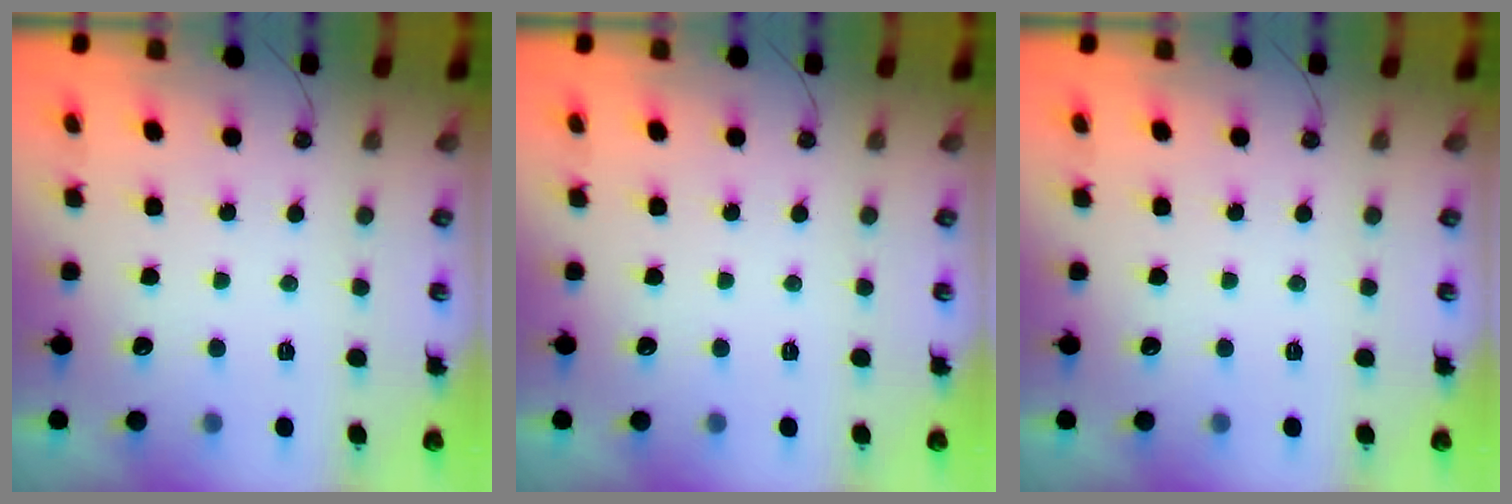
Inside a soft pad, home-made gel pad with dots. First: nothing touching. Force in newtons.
{"total": 0.0}
{"total": 0.0}